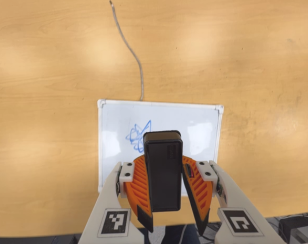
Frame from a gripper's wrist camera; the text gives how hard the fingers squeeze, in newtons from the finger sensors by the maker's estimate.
{"total": 7.5, "left": 8.1, "right": 6.9}